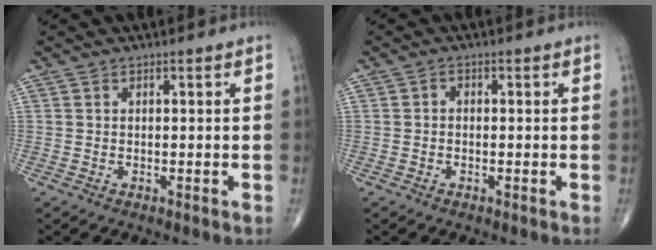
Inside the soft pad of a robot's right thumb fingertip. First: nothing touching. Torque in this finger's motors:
{"motor_torque": [-0.17, -0.02, 0.01, 0.04, 0.00]}